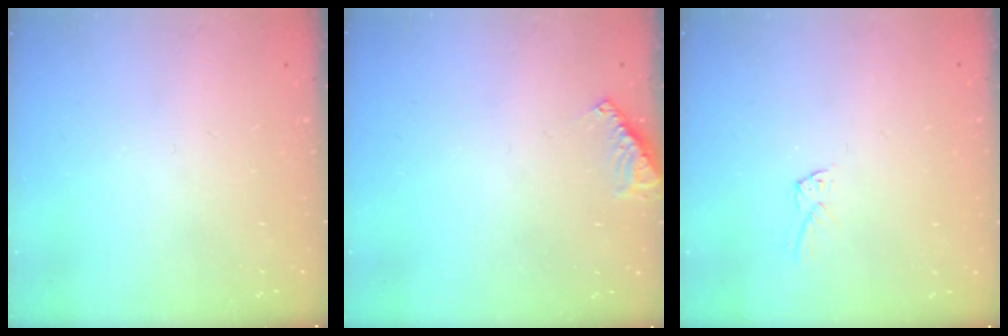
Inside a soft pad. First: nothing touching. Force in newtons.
{"total": 5.9, "press": 5.9, "slide": 0.6}
{"total": 2.2, "press": 2.2, "slide": 0.1}